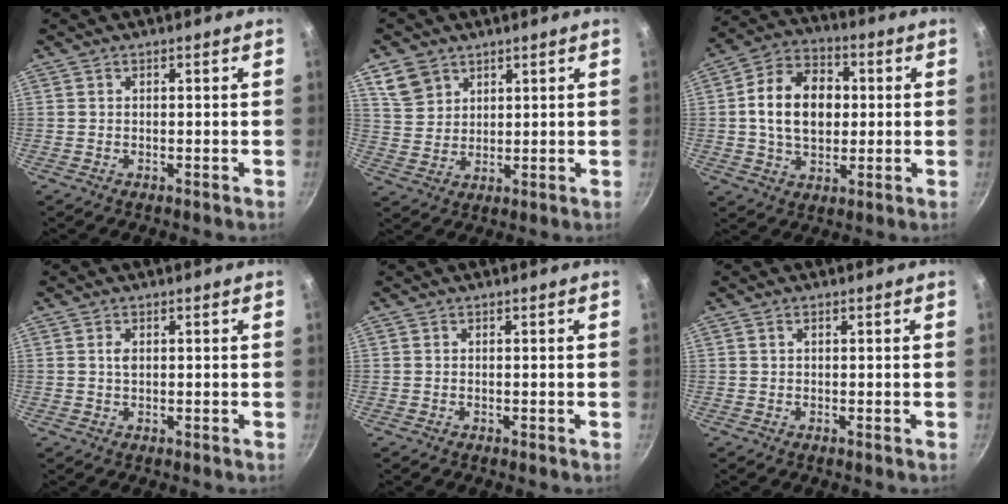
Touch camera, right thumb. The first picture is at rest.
{"total": 6.8, "force": [4.0, 5.0, 2.4], "torque": [-0.025, -0.007, 0.086]}
{"total": 14.9, "force": [1.1, 10.4, 10.6], "torque": [-0.146, 0.018, 0.007]}
{"total": 1.5, "force": [0.3, 0.9, 1.2], "torque": [-0.021, 0.001, 0.004]}
{"total": 0.0}
{"total": 0.7, "force": [0.2, 0.3, 0.6], "torque": [-0.008, 0.003, 0.001]}